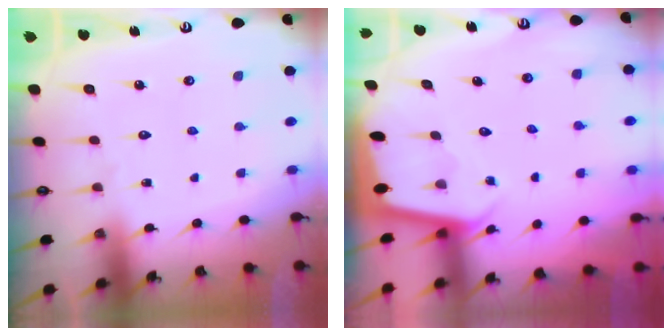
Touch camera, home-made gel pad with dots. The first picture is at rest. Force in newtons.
{"total": 1.8, "press": 1.8, "slide": 0.1}